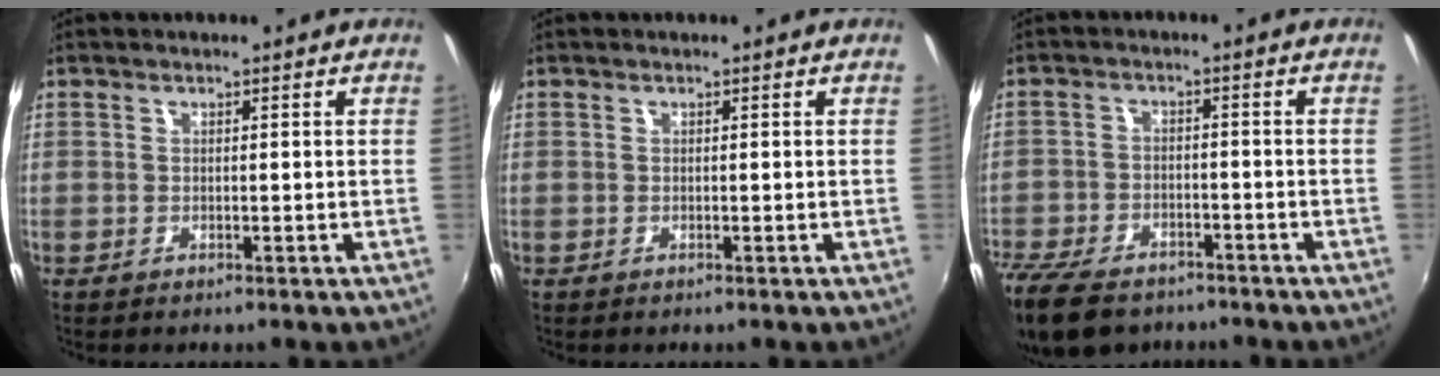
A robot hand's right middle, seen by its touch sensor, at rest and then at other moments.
{"total": 0.0}
{"total": 14.8, "force": [-11.1, 7.2, 6.7], "torque": [-0.183, -0.026, -0.195]}